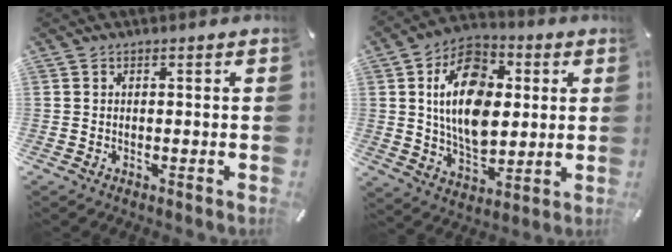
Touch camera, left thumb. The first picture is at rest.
{"total": 17.1, "force": [2.7, 11.8, 12.1], "torque": [-0.226, 0.005, 0.045]}